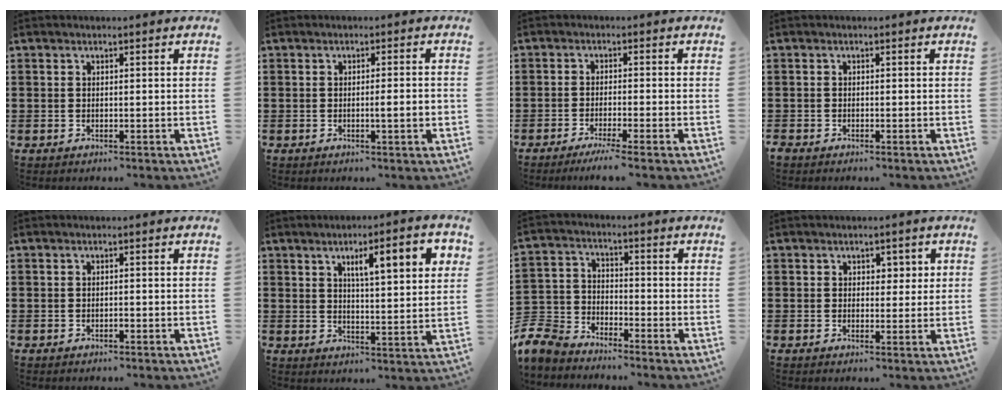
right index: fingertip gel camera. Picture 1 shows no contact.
{"total": 2.6, "force": [-0.5, 0.0, 2.6], "torque": [-0.041, -0.005, -0.011]}
{"total": 2.4, "force": [-1.9, -0.4, 1.5], "torque": [-0.030, -0.005, -0.037]}
{"total": 0.6, "force": [-0.6, 0.3, 0.0], "torque": [-0.002, 0.001, -0.013]}
{"total": 0.7, "force": [-0.5, 0.2, 0.5], "torque": [-0.011, -0.003, -0.008]}
{"total": 7.4, "force": [3.1, 1.4, 6.6], "torque": [-0.118, -0.001, 0.045]}
{"total": 7.1, "force": [-6.7, 2.2, 1.1], "torque": [-0.056, 0.001, -0.142]}
{"total": 2.2, "force": [0.9, 1.7, 1.2], "torque": [-0.011, 0.003, 0.010]}